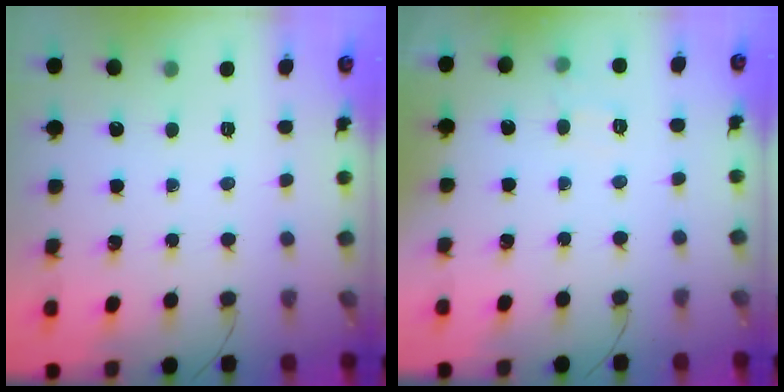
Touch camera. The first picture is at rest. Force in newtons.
{"total": 7.1, "press": 6.9, "slide": 1.6}